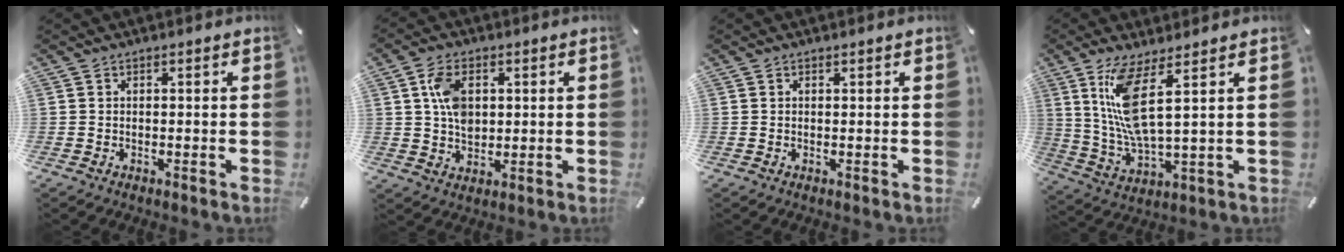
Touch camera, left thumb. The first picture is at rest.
{"total": 7.8, "force": [1.8, 5.5, 5.2], "torque": [-0.107, 0.003, 0.031]}
{"total": 0.0}
{"total": 12.0, "force": [4.9, 2.8, 10.6], "torque": [-0.234, -0.017, 0.087]}